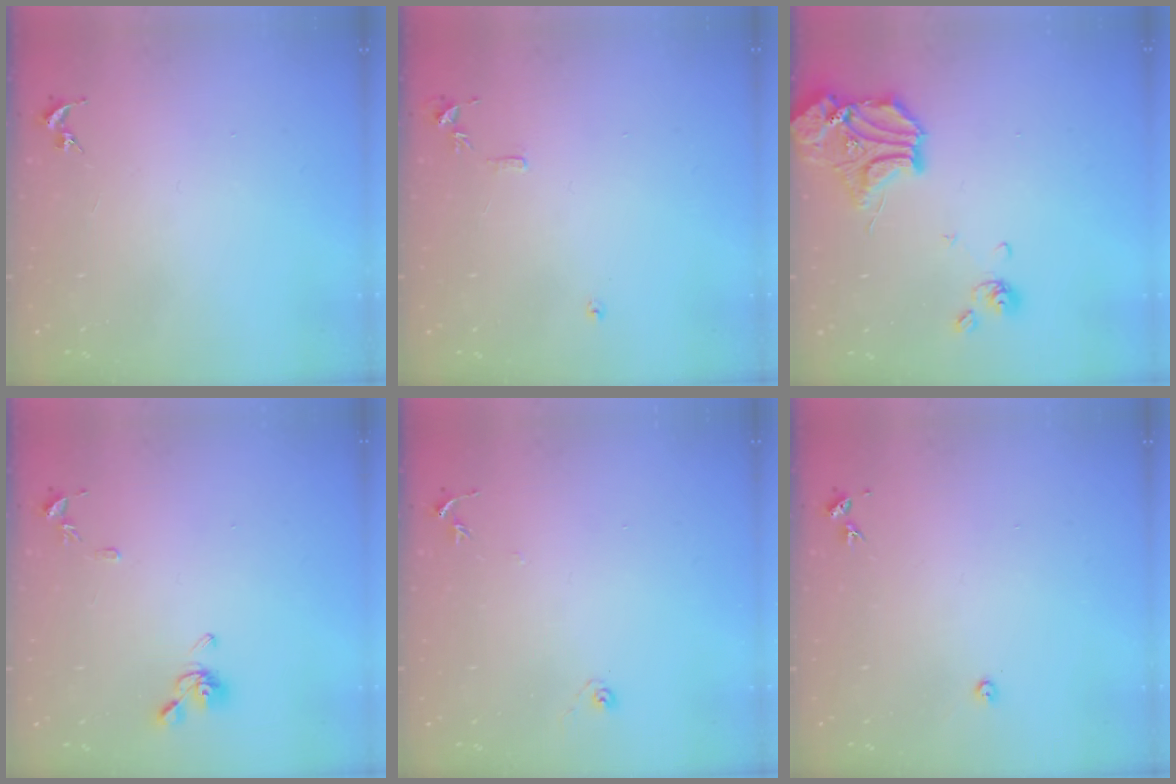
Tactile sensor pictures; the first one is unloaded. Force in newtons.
{"total": 7.8, "press": 7.8, "slide": 0.8}
{"total": 16.0, "press": 15.8, "slide": 2.5}
{"total": 9.4, "press": 9.4, "slide": 1.0}
{"total": 5.9, "press": 5.9, "slide": 0.6}
{"total": 2.2, "press": 2.2, "slide": 0.3}